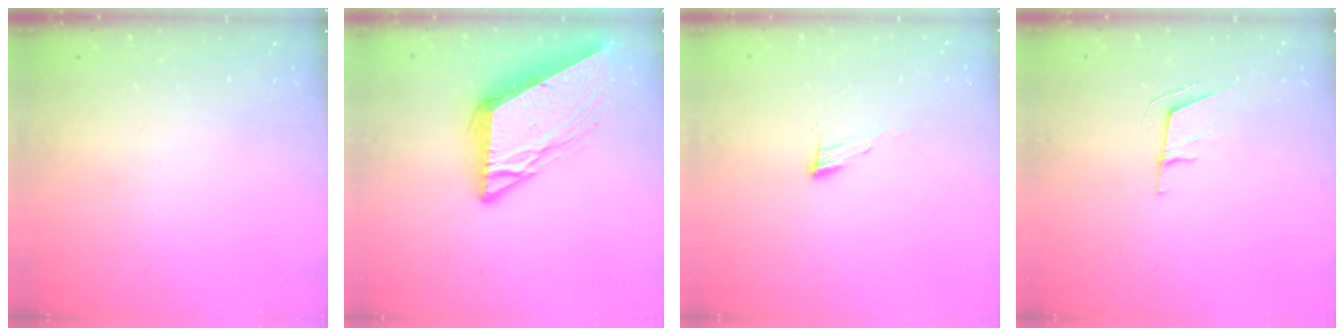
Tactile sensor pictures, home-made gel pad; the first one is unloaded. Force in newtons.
{"total": 11.0, "press": 10.9, "slide": 1.2}
{"total": 5.4, "press": 5.4, "slide": 0.5}
{"total": 6.1, "press": 5.5, "slide": 2.7}